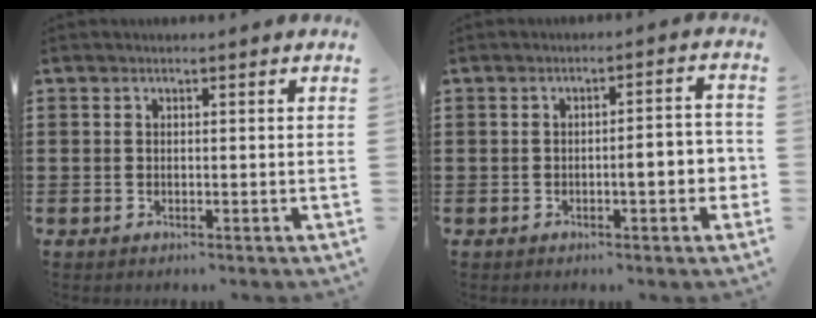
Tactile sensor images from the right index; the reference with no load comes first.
{"total": 4.2, "force": [-1.2, 0.8, 4.0], "torque": [-0.058, 0.001, -0.024]}